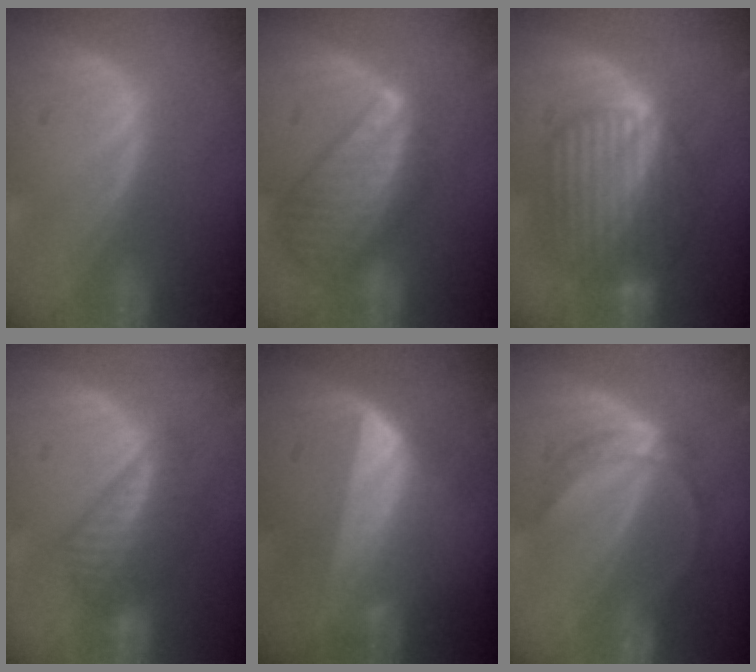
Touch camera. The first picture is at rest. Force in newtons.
{"total": 9.8, "press": 8.5, "slide": 4.8}
{"total": 10.2, "press": 10.2, "slide": 0.9}
{"total": 7.0, "press": 6.0, "slide": 3.5}
{"total": 6.7, "press": 6.5, "slide": 1.6}
{"total": 5.0, "press": 4.8, "slide": 1.5}